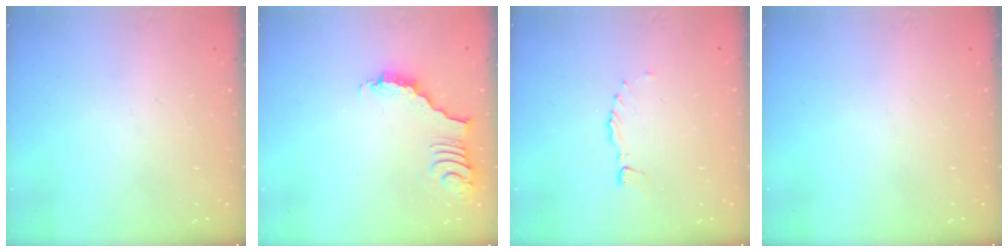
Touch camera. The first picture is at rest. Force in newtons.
{"total": 3.5, "press": 3.4, "slide": 0.7}
{"total": 0.0}
{"total": 0.0}